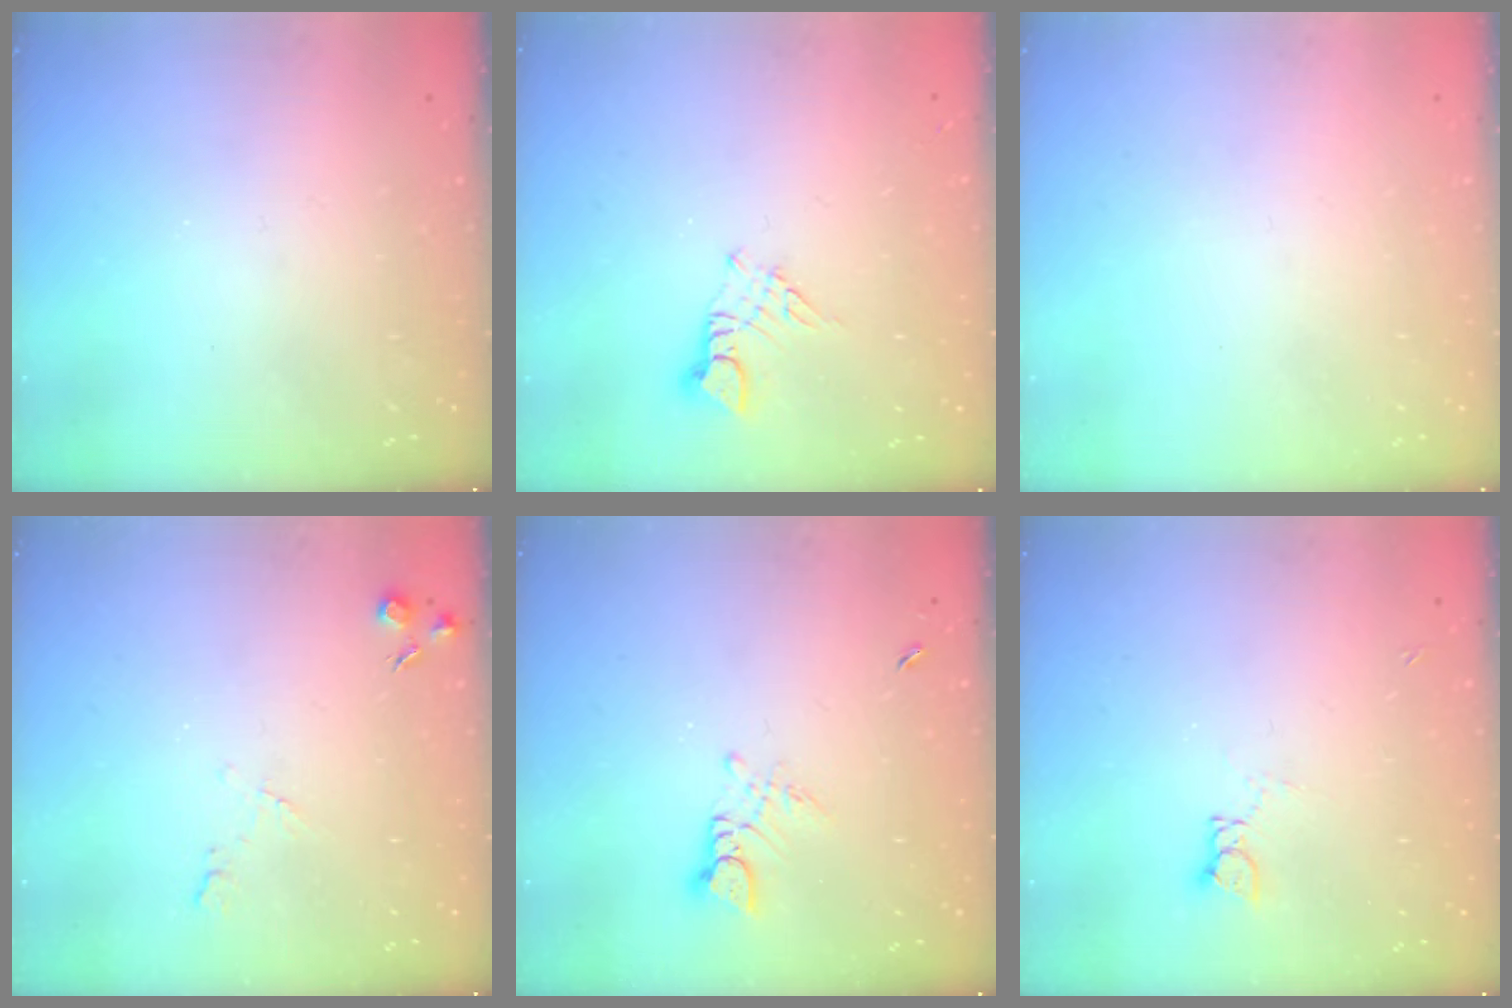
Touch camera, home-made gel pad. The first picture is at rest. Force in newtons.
{"total": 3.3, "press": 3.3, "slide": 0.3}
{"total": 0.0}
{"total": 5.0, "press": 5.0, "slide": 0.8}
{"total": 3.0, "press": 2.9, "slide": 0.3}
{"total": 3.1, "press": 3.1, "slide": 0.3}